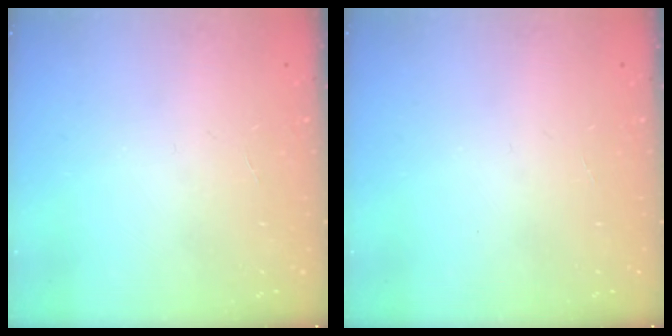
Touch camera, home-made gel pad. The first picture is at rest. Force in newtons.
{"total": 0.0}